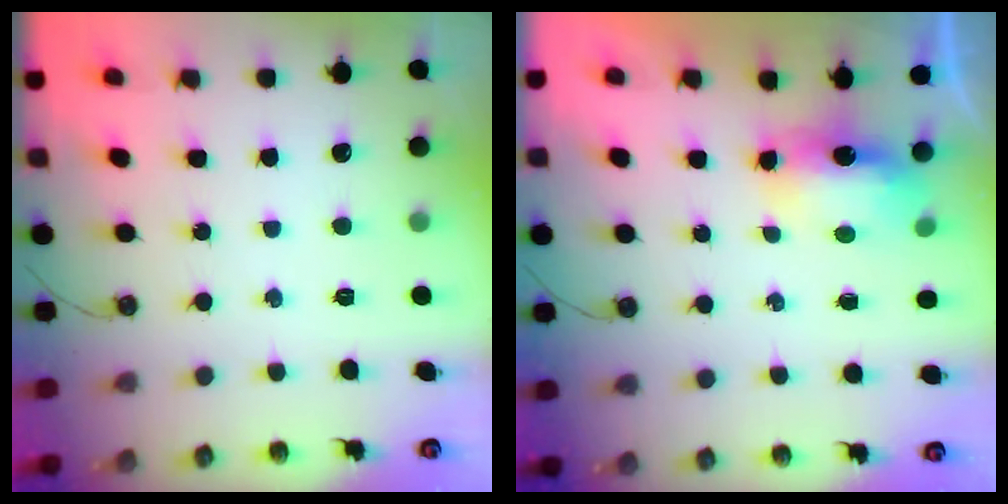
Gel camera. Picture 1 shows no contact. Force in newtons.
{"total": 7.0, "press": 7.0, "slide": 0.5}